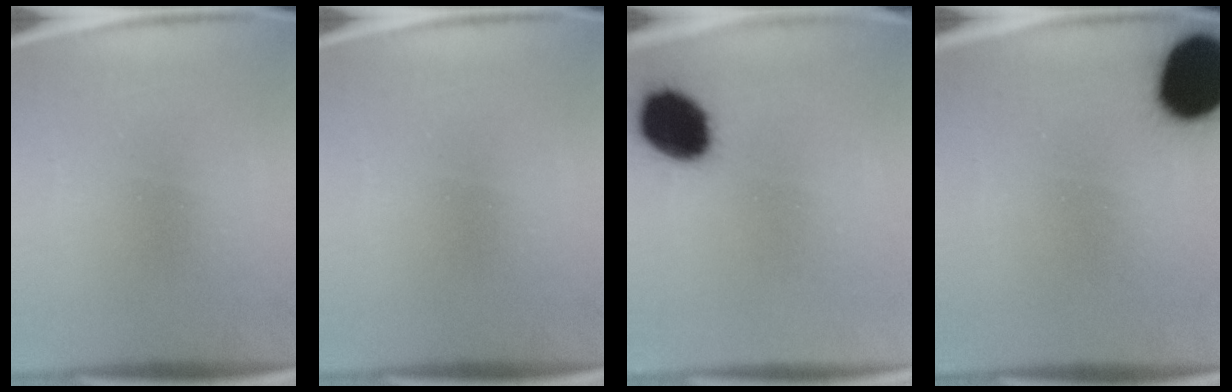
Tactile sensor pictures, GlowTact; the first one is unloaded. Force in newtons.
{"total": 0.0}
{"total": 14.7}
{"total": 18.1}